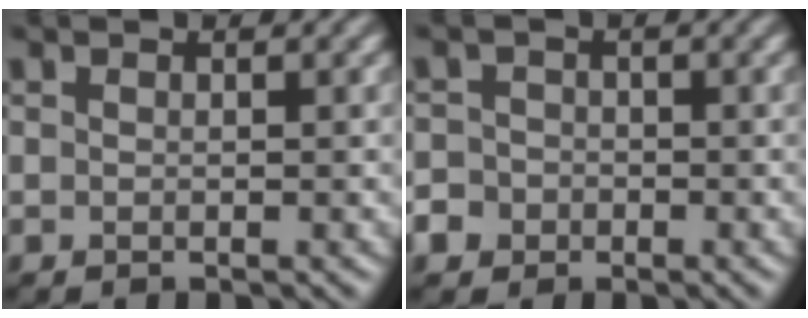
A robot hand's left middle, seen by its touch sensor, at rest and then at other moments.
{"total": 3.4, "force": [-1.6, 2.9, 0.7], "torque": [-0.002, 0.001, -0.041]}